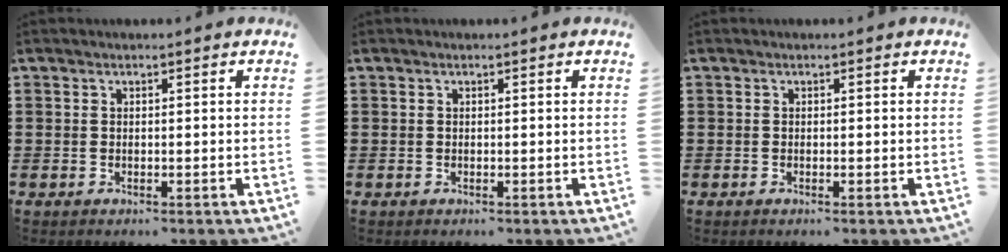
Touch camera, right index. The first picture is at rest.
{"total": 0.0}
{"total": 0.0}